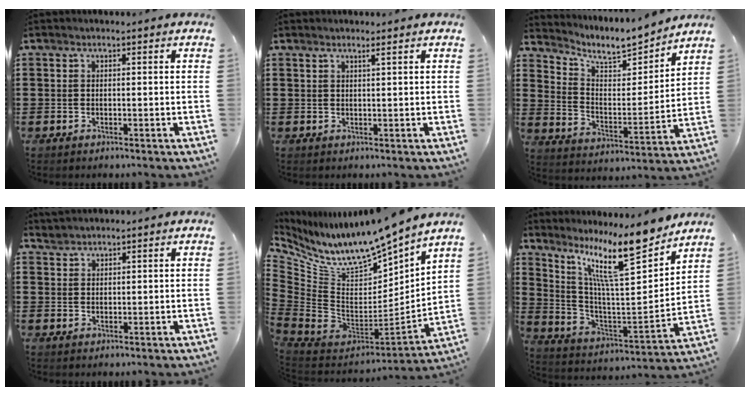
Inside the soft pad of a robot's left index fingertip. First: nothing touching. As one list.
[{"total": 1.1, "force": [0.8, -0.1, 0.7], "torque": [-0.013, -0.002, 0.016]}, {"total": 7.2, "force": [6.6, 1.5, 2.3], "torque": [-0.071, -0.046, 0.112]}, {"total": 1.9, "force": [1.8, 0.6, -0.2], "torque": [-0.002, 0.003, 0.038]}, {"total": 9.9, "force": [8.6, 2.3, 4.4], "torque": [-0.122, -0.085, 0.145]}, {"total": 14.1, "force": [10.5, 2.5, 9.0], "torque": [-0.180, -0.068, 0.171]}]